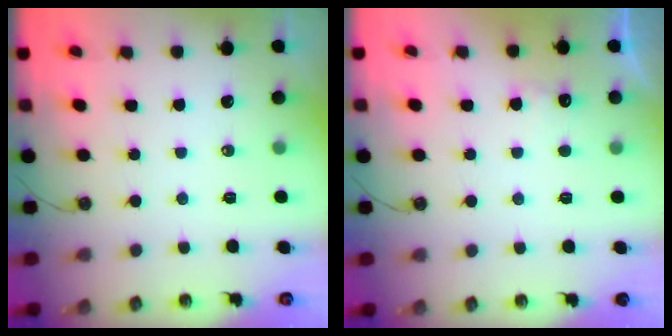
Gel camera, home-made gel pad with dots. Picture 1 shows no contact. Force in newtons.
{"total": 6.4, "press": 6.3, "slide": 1.3}